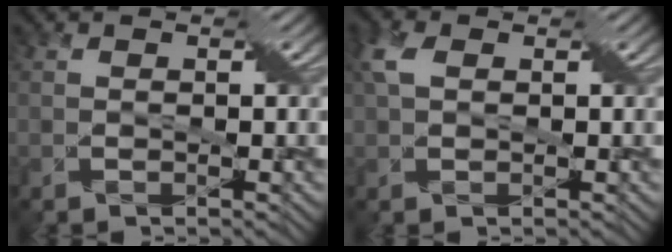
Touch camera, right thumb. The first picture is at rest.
{"total": 4.4, "force": [1.2, 2.5, 3.4], "torque": [-0.091, 0.005, 0.015]}